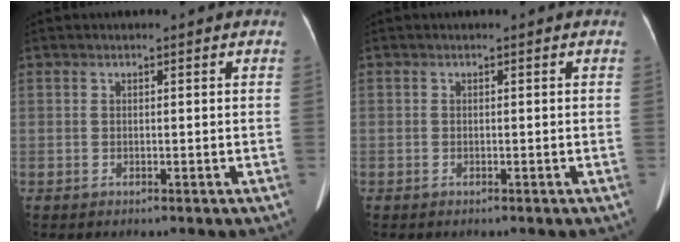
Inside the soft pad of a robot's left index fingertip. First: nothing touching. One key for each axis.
{"total": 0.6, "fx": -0.4, "fy": 0.5, "fz": -0.1, "tx": 0.006, "ty": 0.008, "tz": -0.007}